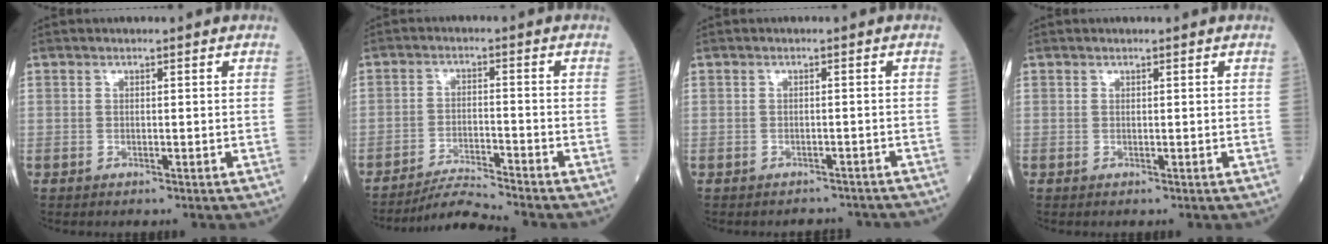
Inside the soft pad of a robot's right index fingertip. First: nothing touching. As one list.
[{"total": 5.4, "force": [-5.1, -1.8, 0.4], "torque": [-0.013, -0.014, -0.092]}, {"total": 4.4, "force": [-4.1, 1.5, 0.1], "torque": [0.005, 0.003, -0.045]}, {"total": 0.0}]